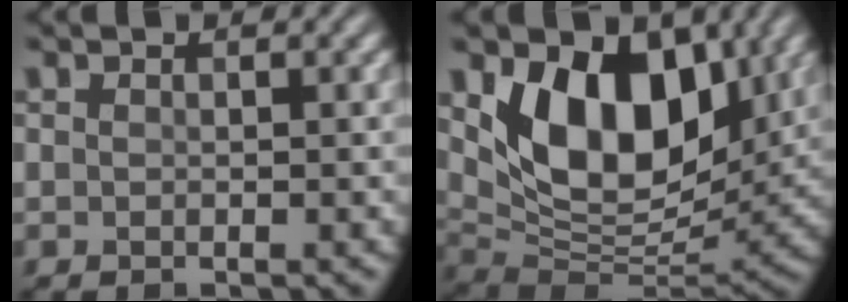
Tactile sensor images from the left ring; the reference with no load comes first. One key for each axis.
{"total": 10.4, "fx": 3.5, "fy": 6.4, "fz": 7.5, "tx": -0.123, "ty": -0.020, "tz": 0.058}